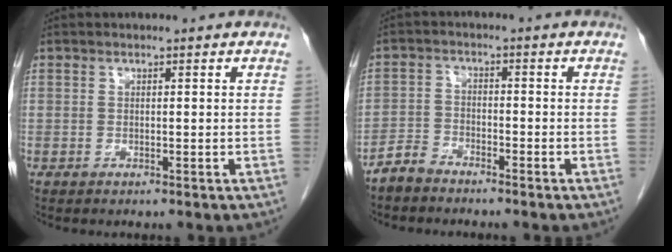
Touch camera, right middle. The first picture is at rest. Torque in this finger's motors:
{"motor_torque": [0.15, -0.04, 0.02, 0.02]}